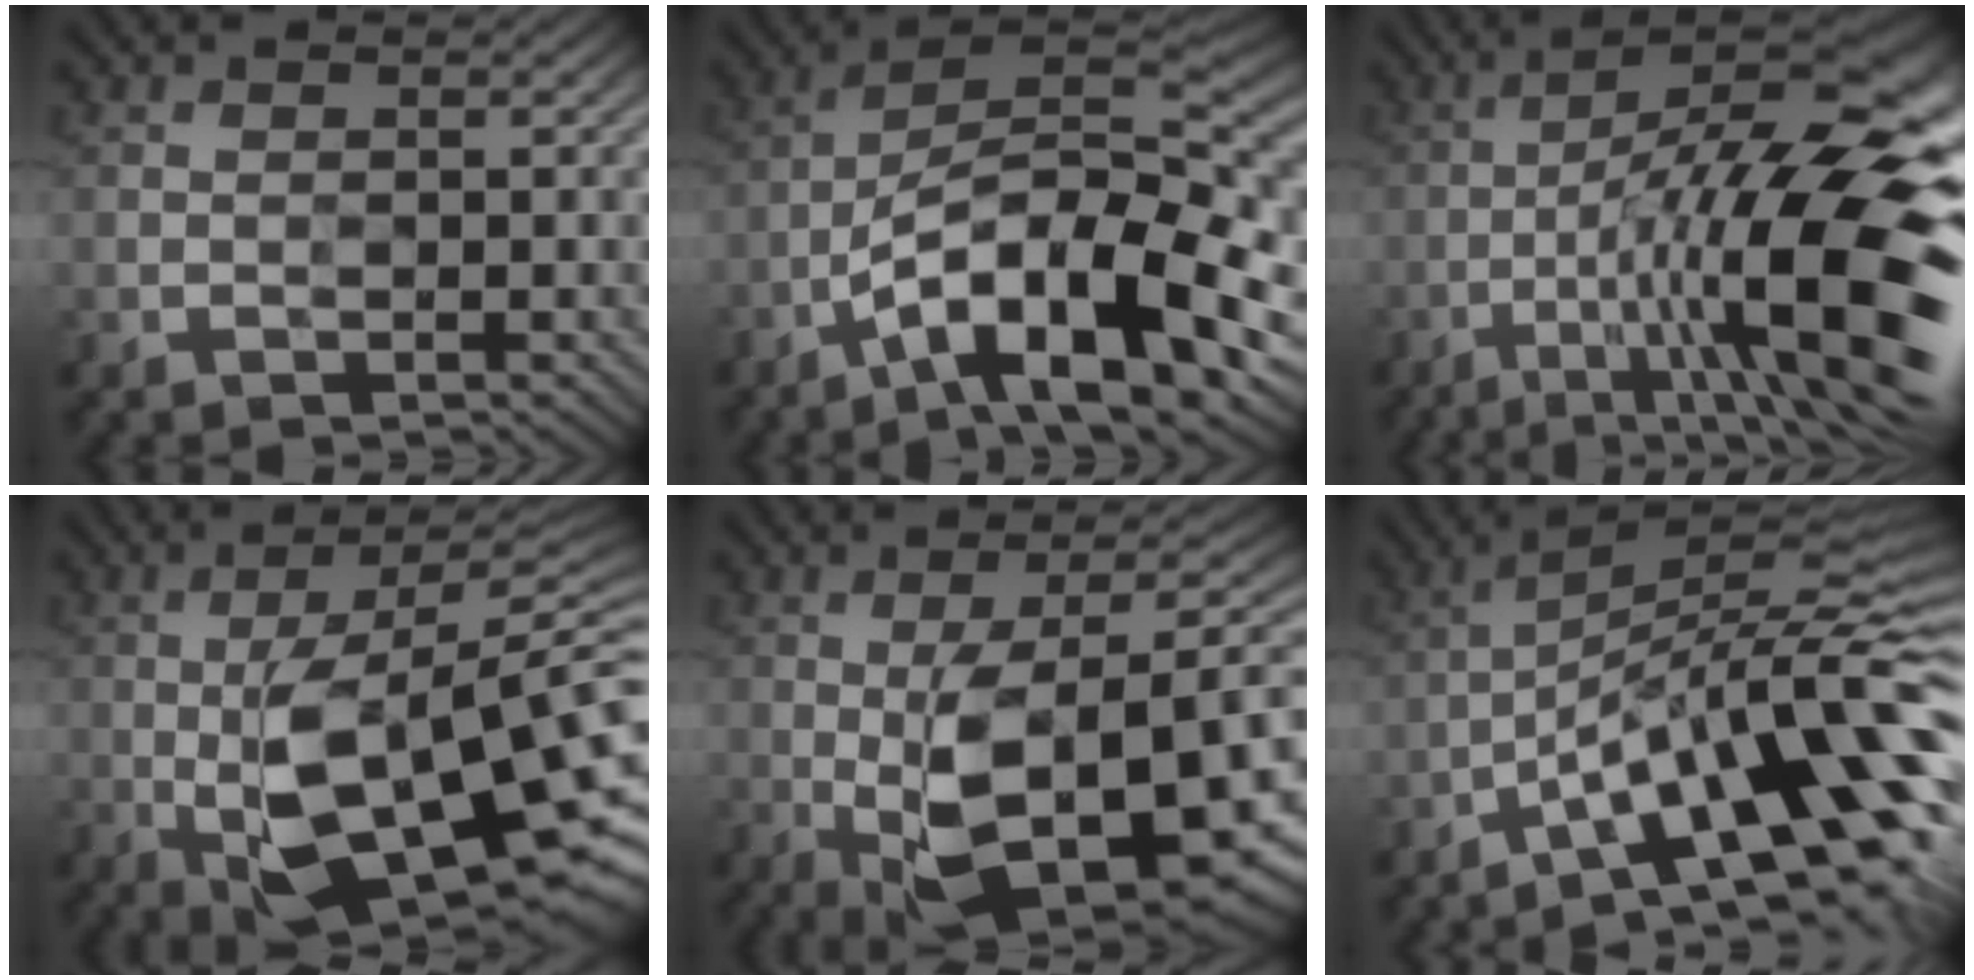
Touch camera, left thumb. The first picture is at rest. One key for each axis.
{"total": 15.3, "fx": -7.2, "fy": 5.4, "fz": 12.3, "tx": -0.207, "ty": 0.003, "tz": -0.133}
{"total": 18.2, "fx": -5.1, "fy": 5.3, "fz": 16.7, "tx": -0.249, "ty": -0.002, "tz": -0.076}
{"total": 16.9, "fx": -2.9, "fy": 6.4, "fz": 15.4, "tx": -0.254, "ty": -0.004, "tz": -0.043}
{"total": 16.1, "fx": -3.5, "fy": 7.2, "fz": 14.0, "tx": -0.206, "ty": 0.003, "tz": -0.046}
{"total": 16.8, "fx": -7.0, "fy": 4.3, "fz": 14.7, "tx": -0.212, "ty": 0.010, "tz": -0.130}